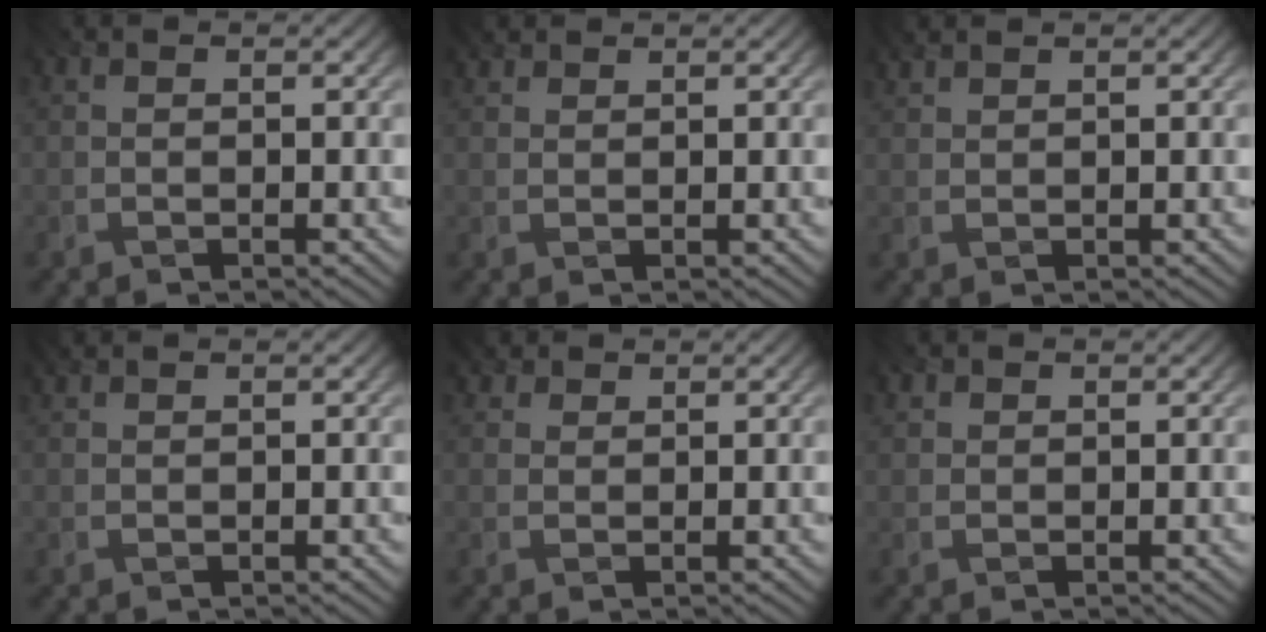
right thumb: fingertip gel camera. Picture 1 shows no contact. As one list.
[{"total": 1.7, "force": [1.5, 0.6, 0.5], "torque": [-0.014, 0.002, 0.025]}, {"total": 1.3, "force": [1.3, 0.1, 0.4], "torque": [-0.011, 0.001, 0.021]}, {"total": 0.9, "force": [0.9, 0.1, 0.3], "torque": [-0.008, 0.000, 0.016]}, {"total": 2.3, "force": [1.8, 1.3, 0.7], "torque": [-0.017, 0.000, 0.032]}, {"total": 1.2, "force": [0.9, 0.8, 0.2], "torque": [-0.006, 0.001, 0.016]}]